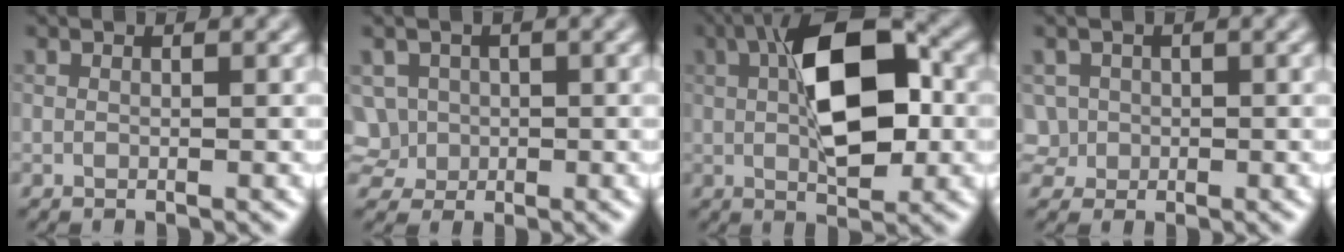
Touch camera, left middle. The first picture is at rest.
{"total": 2.3, "force": [-0.3, 2.2, 0.4], "torque": [-0.027, 0.009, 0.014]}
{"total": 8.4, "force": [0.9, 3.5, 7.6], "torque": [-0.132, 0.019, 0.020]}
{"total": 1.1, "force": [-0.4, 0.9, -0.4], "torque": [-0.008, 0.003, 0.010]}